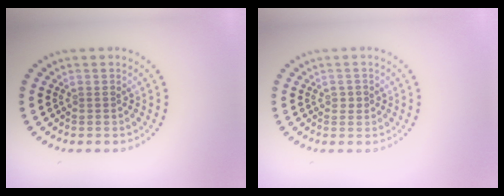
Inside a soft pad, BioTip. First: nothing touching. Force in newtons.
{"total": 0.8, "press": 0.8, "slide": 0.1}